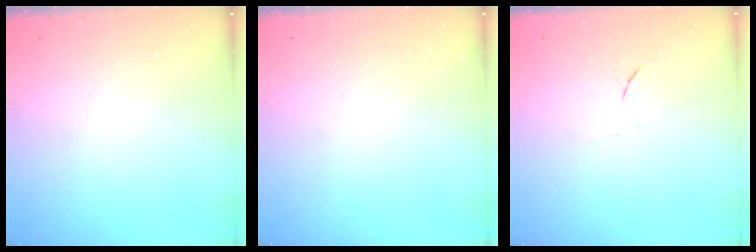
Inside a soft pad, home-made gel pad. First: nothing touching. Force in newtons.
{"total": 0.0}
{"total": 3.8, "press": 3.7, "slide": 0.6}